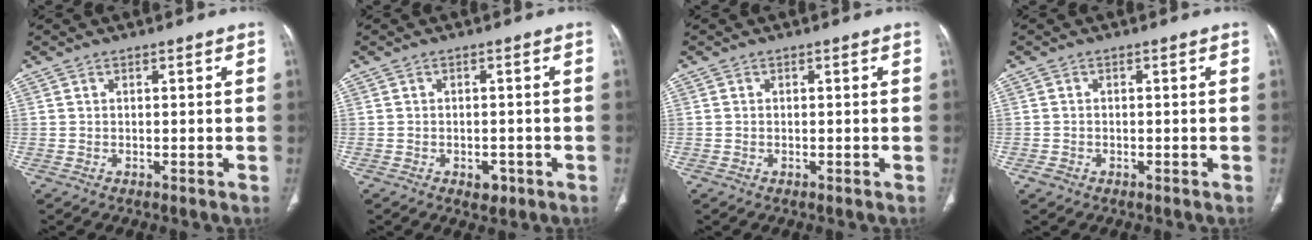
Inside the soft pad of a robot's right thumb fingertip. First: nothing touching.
{"total": 2.6, "force": [-1.3, 1.8, 1.5], "torque": [-0.008, 0.003, -0.011]}
{"total": 0.0}
{"total": 1.3, "force": [-0.7, 1.0, 0.5], "torque": [-0.010, 0.005, -0.012]}